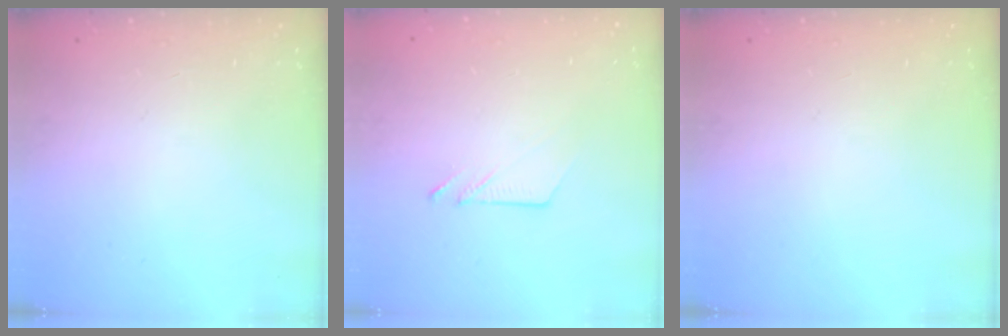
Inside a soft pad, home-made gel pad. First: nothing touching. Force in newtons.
{"total": 2.5, "press": 2.5, "slide": 0.4}
{"total": 0.0}